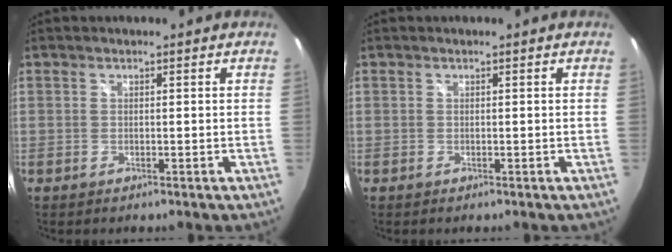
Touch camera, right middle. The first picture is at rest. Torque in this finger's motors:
{"motor_torque": [0.00, 0.00, 0.00, 0.01]}